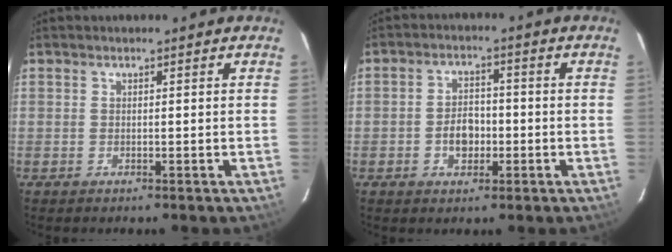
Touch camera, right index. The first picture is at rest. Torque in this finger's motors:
{"motor_torque": [0.92, 0.20, 0.09, 0.02]}